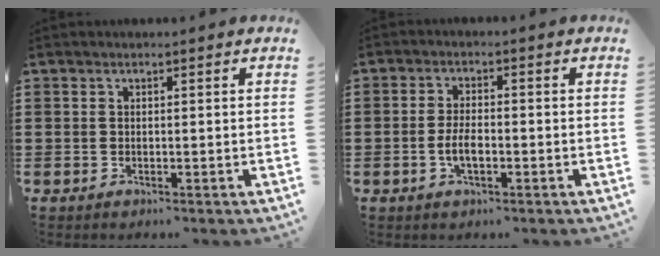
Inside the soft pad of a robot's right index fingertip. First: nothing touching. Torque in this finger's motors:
{"motor_torque": [1.61, 0.53, 0.36, 0.09]}